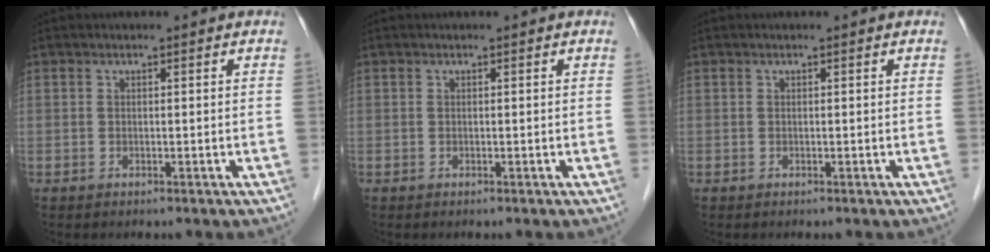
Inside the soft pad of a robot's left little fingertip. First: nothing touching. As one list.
[{"total": 0.0}, {"total": 0.0}]